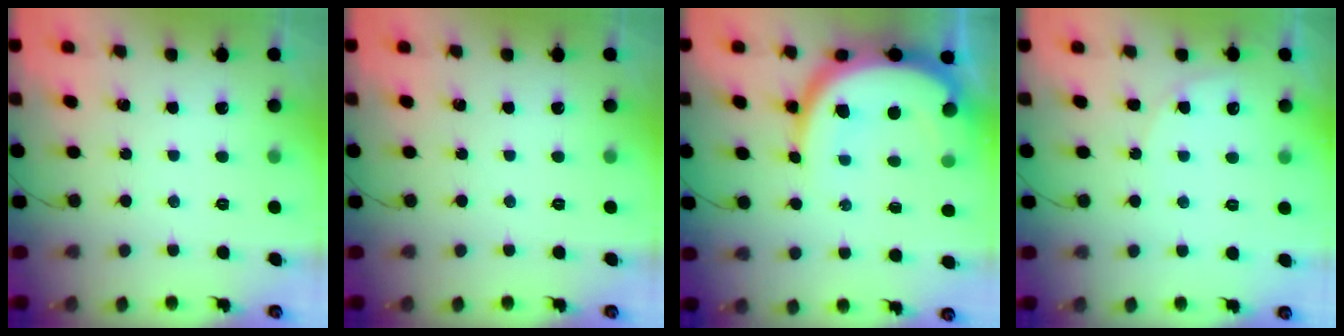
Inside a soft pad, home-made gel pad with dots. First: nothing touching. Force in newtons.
{"total": 0.0}
{"total": 16.6, "press": 16.6, "slide": 1.3}
{"total": 6.4, "press": 6.4, "slide": 0.1}